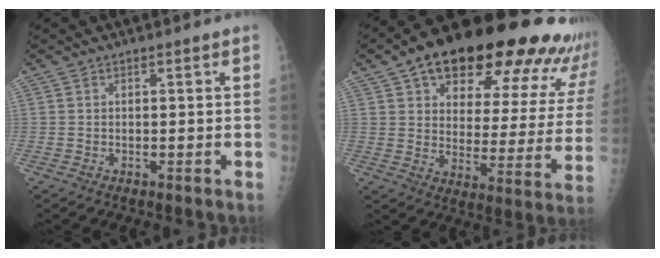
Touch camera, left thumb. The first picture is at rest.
{"total": 31.0, "force": [20.4, 12.0, 20.1], "torque": [-0.252, -0.036, 0.271]}